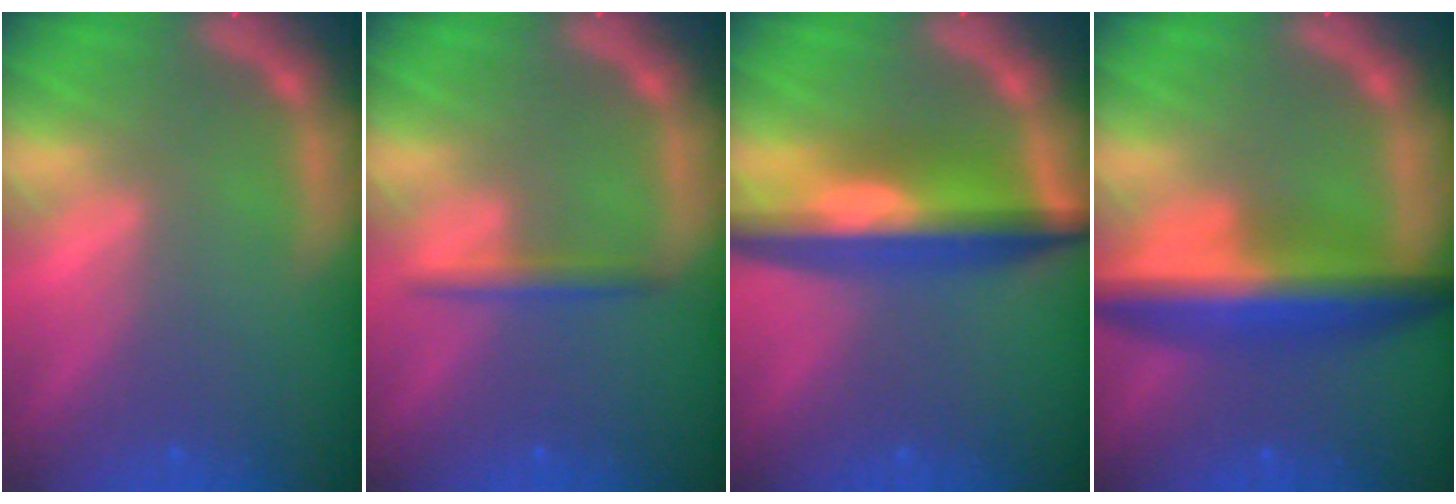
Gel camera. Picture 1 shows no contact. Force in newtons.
{"total": 1.9}
{"total": 8.5}
{"total": 8.0}